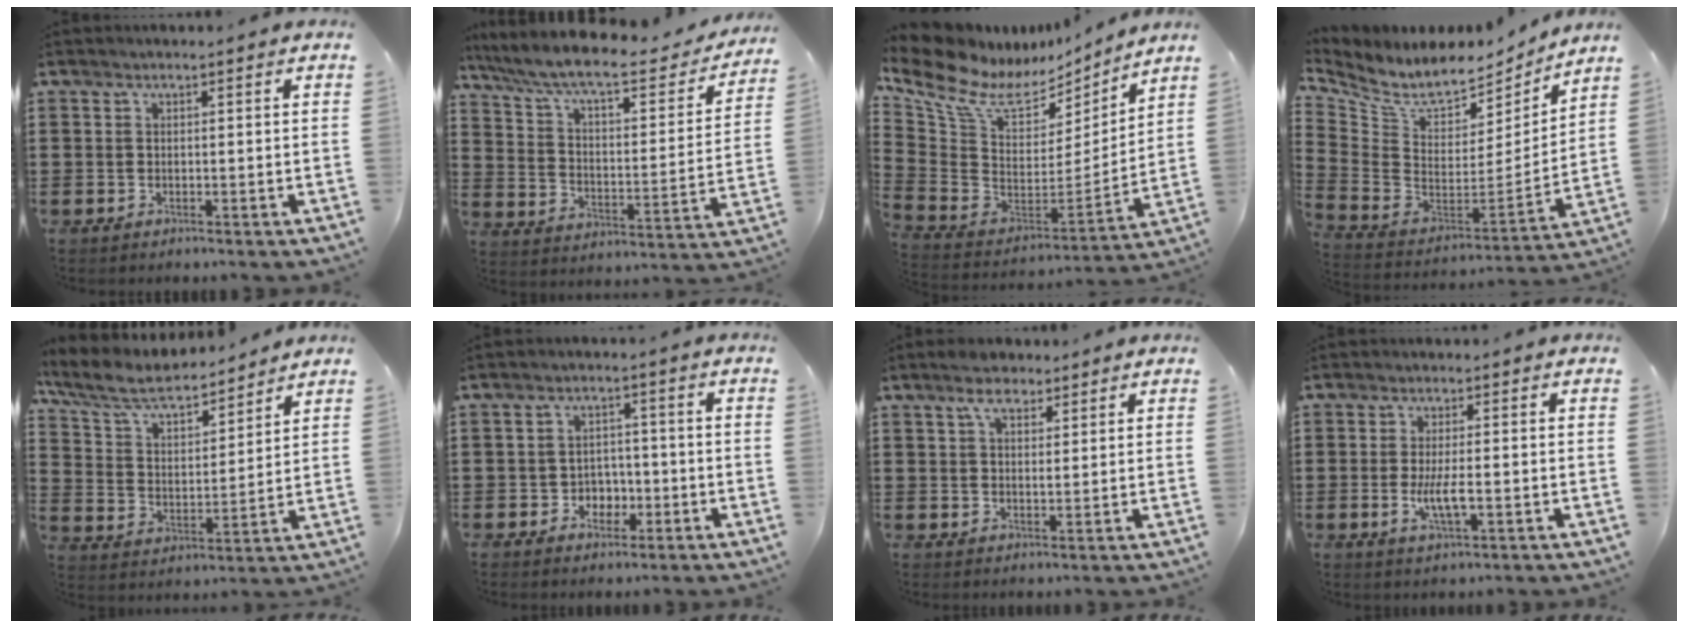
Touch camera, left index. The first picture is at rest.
{"total": 8.6, "force": [7.1, 1.0, 4.8], "torque": [-0.121, -0.046, 0.116]}
{"total": 10.1, "force": [6.8, 4.9, 5.5], "torque": [-0.149, -0.047, 0.120]}
{"total": 6.8, "force": [5.6, 2.8, 2.6], "torque": [-0.087, -0.050, 0.097]}
{"total": 7.3, "force": [6.3, 1.9, 3.2], "torque": [-0.090, -0.034, 0.106]}
{"total": 3.4, "force": [-1.6, 2.7, 1.3], "torque": [-0.033, 0.007, -0.037]}
{"total": 5.0, "force": [3.5, 2.4, 2.7], "torque": [-0.055, 0.006, 0.061]}
{"total": 4.6, "force": [-0.8, 1.1, 4.4], "torque": [-0.088, -0.004, -0.018]}